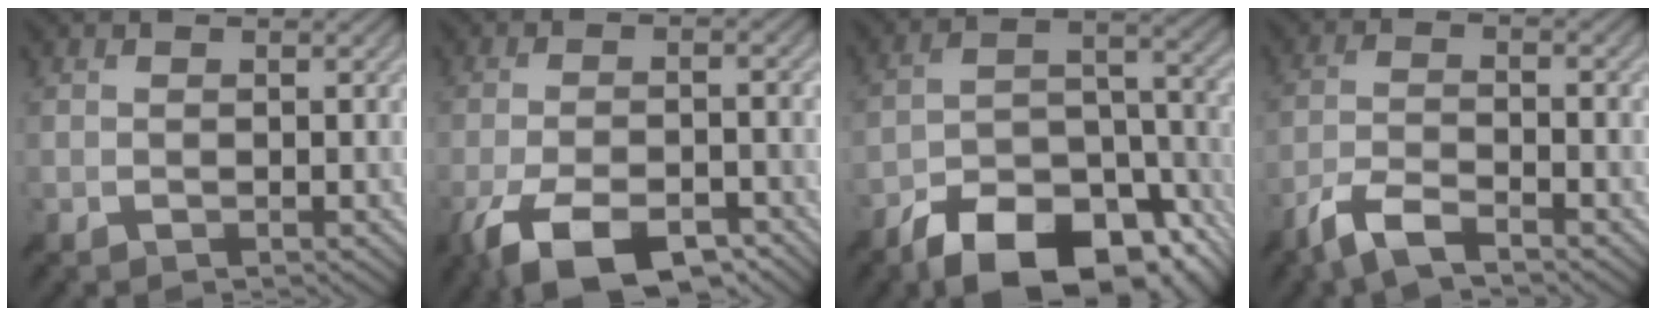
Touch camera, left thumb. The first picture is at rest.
{"total": 10.9, "force": [-6.9, 3.8, 7.5], "torque": [-0.142, -0.006, -0.122]}
{"total": 16.0, "force": [-11.3, 6.6, 9.3], "torque": [-0.177, -0.004, -0.185]}
{"total": 5.4, "force": [-4.0, 1.1, 3.5], "torque": [-0.075, -0.001, -0.088]}